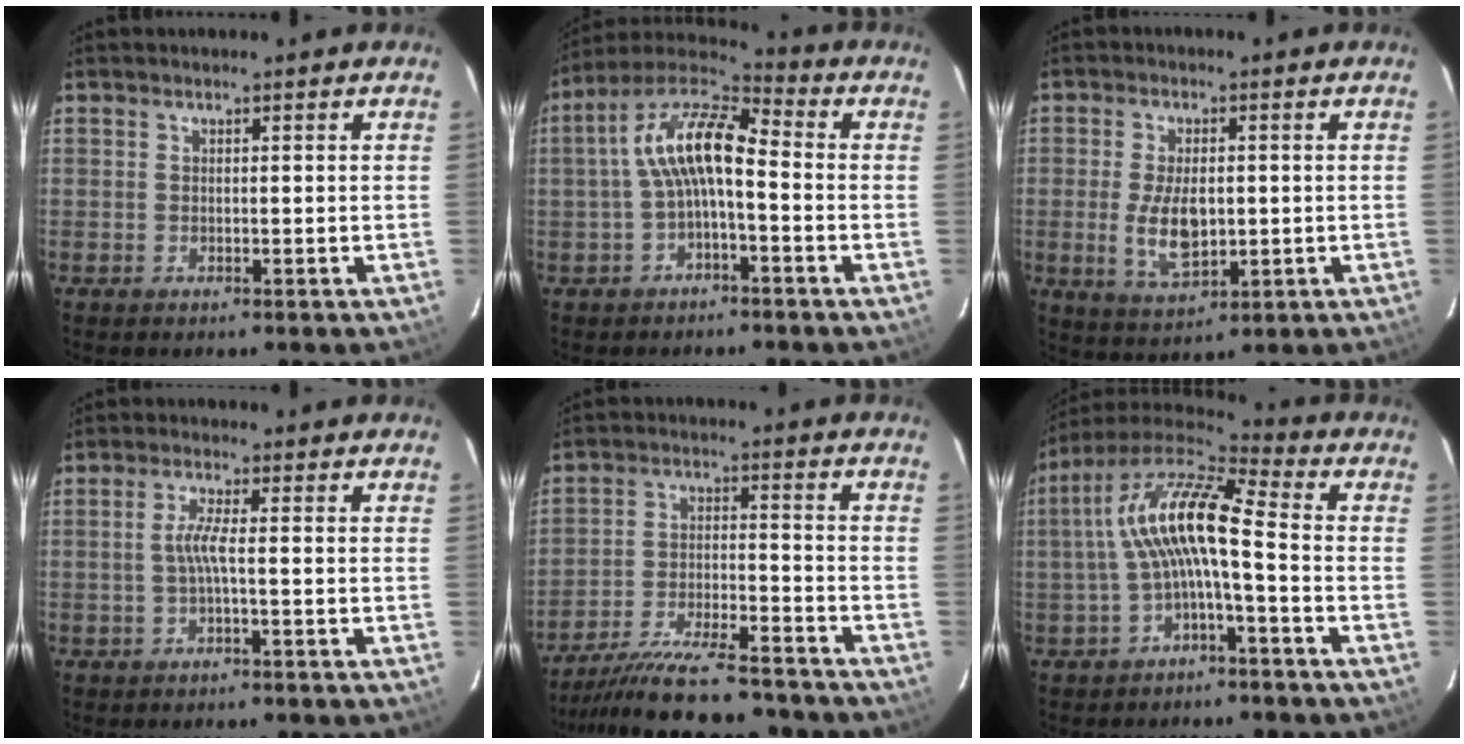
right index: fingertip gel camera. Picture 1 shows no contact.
{"total": 10.6, "force": [-1.4, 3.9, 9.7], "torque": [-0.198, 0.024, -0.030]}
{"total": 8.3, "force": [-0.8, 4.2, 7.1], "torque": [-0.140, -0.010, -0.007]}
{"total": 2.7, "force": [-0.7, -0.4, 2.6], "torque": [-0.056, 0.001, -0.014]}
{"total": 19.8, "force": [-18.0, 3.3, 7.6], "torque": [-0.153, -0.022, -0.269]}
{"total": 12.1, "force": [-1.3, 2.3, 11.8], "torque": [-0.231, 0.019, -0.027]}